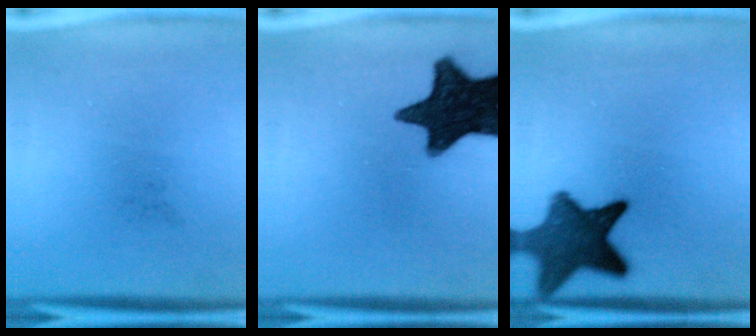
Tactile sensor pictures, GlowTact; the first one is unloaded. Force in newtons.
{"total": 16.3}
{"total": 11.4}